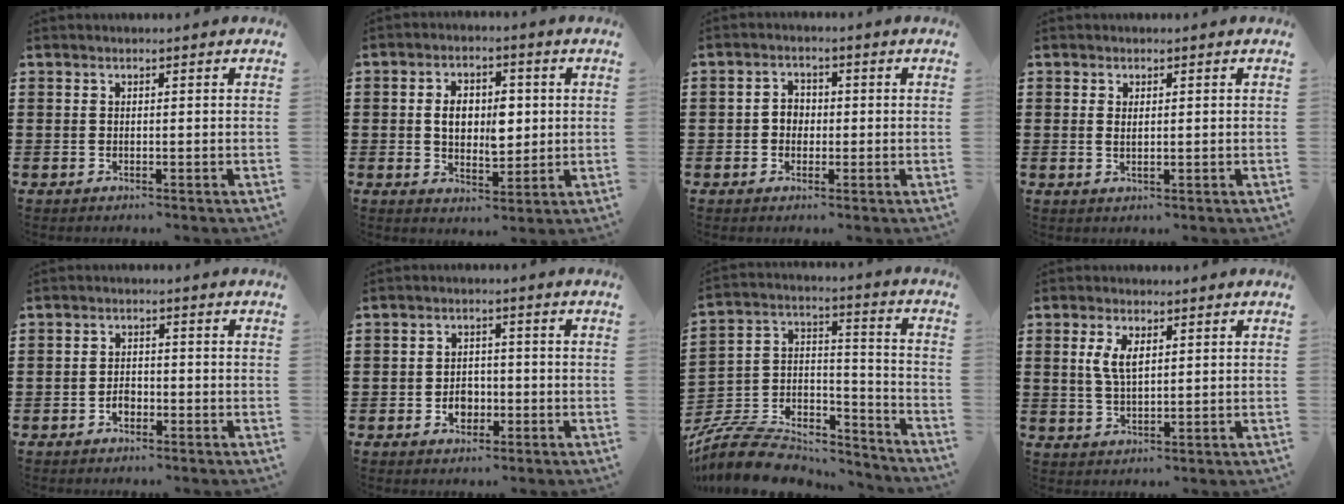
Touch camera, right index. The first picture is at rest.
{"total": 7.1, "force": [0.7, 4.2, 5.7], "torque": [-0.093, 0.006, 0.005]}
{"total": 2.5, "force": [-0.6, 2.1, 1.1], "torque": [-0.028, 0.008, -0.015]}
{"total": 1.2, "force": [0.4, 0.5, 1.1], "torque": [-0.021, 0.004, 0.006]}
{"total": 2.0, "force": [-1.1, 1.3, 1.1], "torque": [-0.025, -0.001, -0.021]}
{"total": 3.2, "force": [-1.0, 2.5, 1.7], "torque": [-0.030, -0.002, -0.022]}
{"total": 9.9, "force": [-8.2, 4.1, 3.6], "torque": [-0.080, 0.019, -0.160]}
{"total": 4.5, "force": [1.3, 2.0, 3.8], "torque": [-0.081, 0.007, 0.022]}